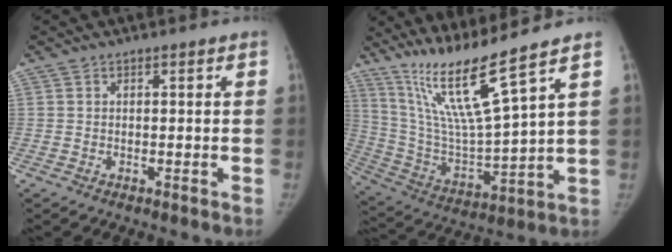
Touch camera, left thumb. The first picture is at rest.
{"total": 15.7, "force": [11.4, -0.5, 10.9], "torque": [-0.196, -0.071, 0.229]}